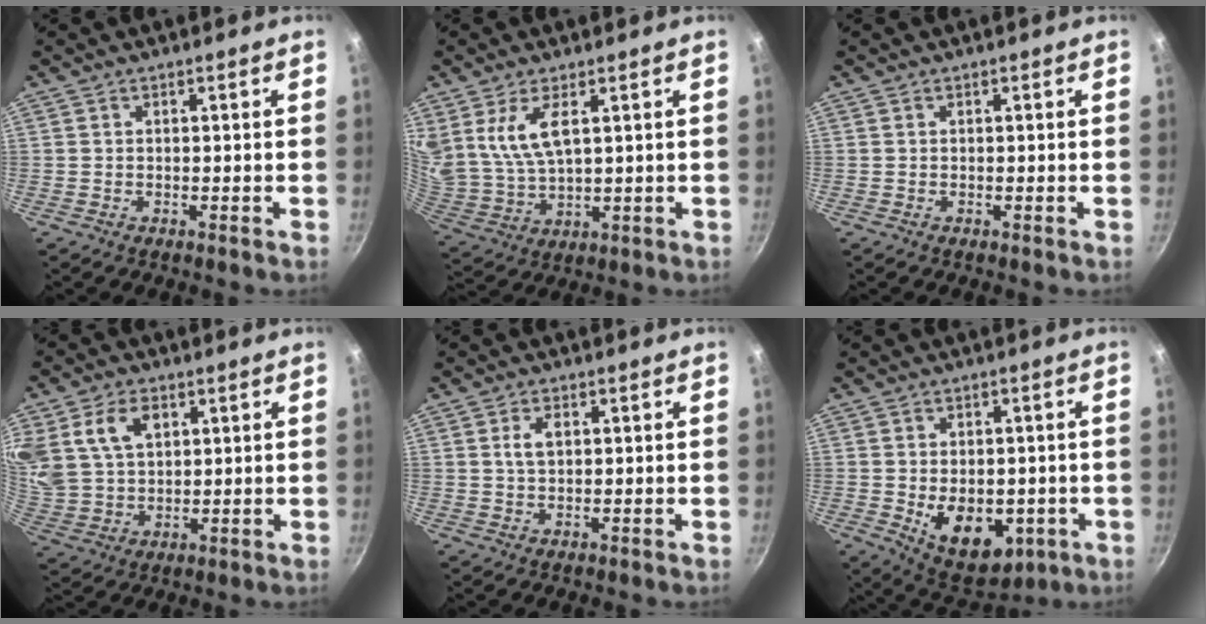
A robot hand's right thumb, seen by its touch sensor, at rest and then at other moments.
{"total": 9.8, "force": [3.9, 4.6, 7.8], "torque": [-0.146, -0.030, 0.092]}
{"total": 0.0}
{"total": 12.2, "force": [4.8, 8.4, 7.5], "torque": [-0.134, -0.011, 0.100]}
{"total": 3.1, "force": [0.8, 1.7, 2.5], "torque": [-0.040, 0.003, 0.015]}
{"total": 12.5, "force": [-2.7, 8.1, 9.2], "torque": [-0.094, -0.009, -0.018]}